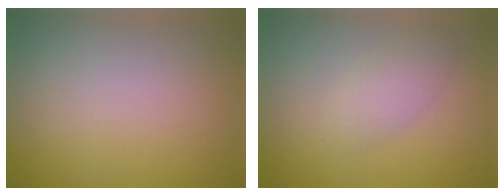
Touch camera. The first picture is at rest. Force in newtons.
{"total": 2.1, "press": 2.1, "slide": 0.1}